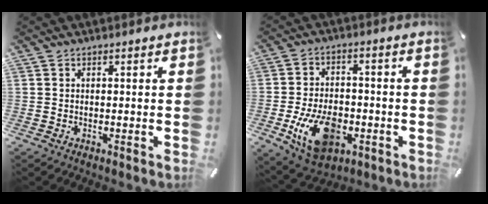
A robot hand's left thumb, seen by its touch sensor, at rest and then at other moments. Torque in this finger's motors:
{"motor_torque": [0.58, 1.66, 0.74, 0.02, 0.36]}